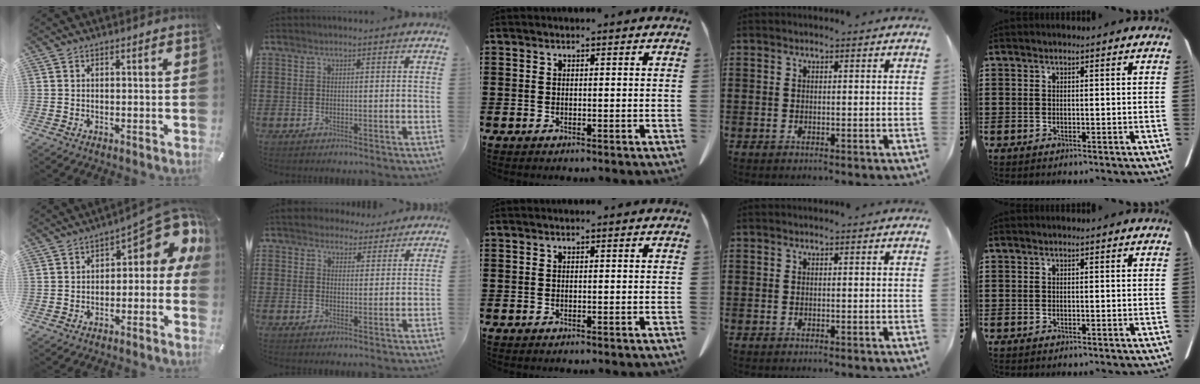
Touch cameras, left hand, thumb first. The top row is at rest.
{"thumb": {"total": 10.4, "force": [3.9, 5.0, 8.2], "torque": [-0.092, -0.044, 0.062]}, "index": {"total": 4.3, "force": [3.9, 1.8, 0.6], "torque": [-0.028, -0.003, 0.074]}}